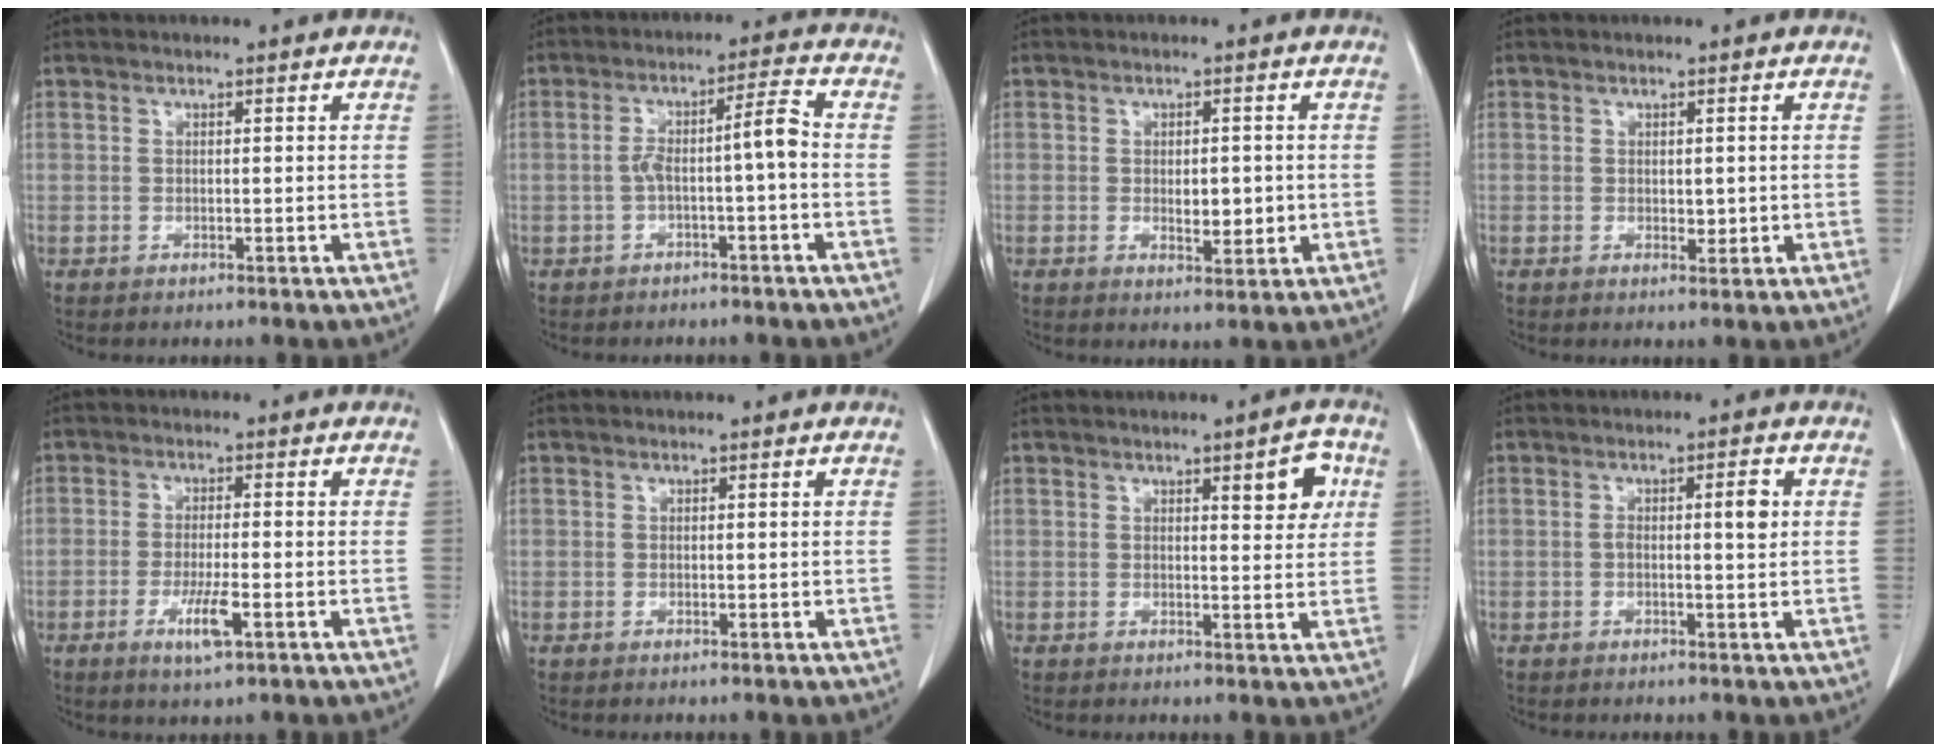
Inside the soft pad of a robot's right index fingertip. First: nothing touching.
{"total": 5.5, "force": [-1.2, 0.2, 5.3], "torque": [-0.095, 0.028, -0.015]}
{"total": 3.1, "force": [-0.1, 1.7, 2.6], "torque": [-0.035, -0.003, 0.005]}
{"total": 1.5, "force": [0.1, 1.0, 1.1], "torque": [-0.012, -0.003, 0.005]}
{"total": 4.9, "force": [-2.1, 0.6, 4.4], "torque": [-0.084, -0.008, -0.035]}
{"total": 0.0}
{"total": 4.8, "force": [2.0, 1.3, 4.2], "torque": [-0.052, 0.000, 0.026]}
{"total": 3.3, "force": [0.4, 0.6, 3.3], "torque": [-0.057, 0.007, 0.007]}